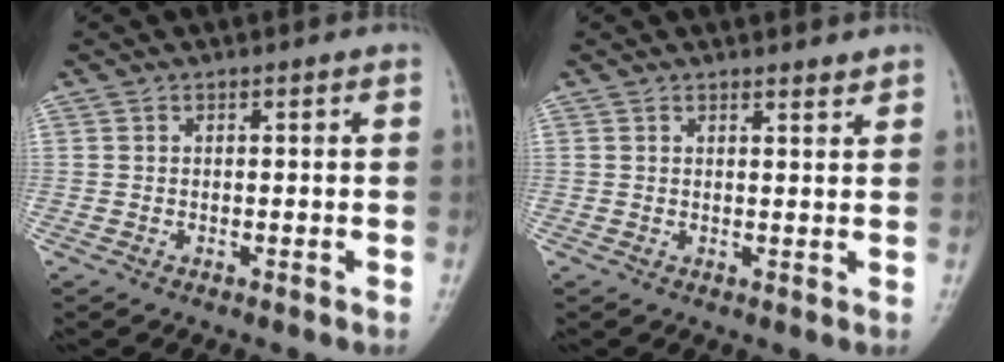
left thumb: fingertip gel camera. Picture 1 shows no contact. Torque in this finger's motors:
{"motor_torque": [-0.11, -0.09, -0.19, -0.16, -0.10]}